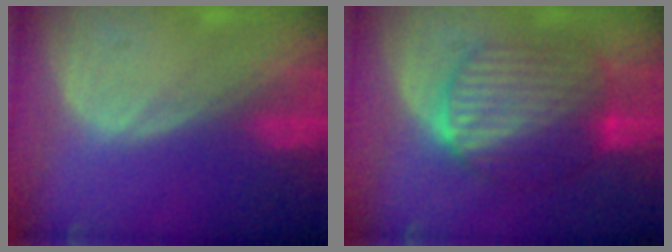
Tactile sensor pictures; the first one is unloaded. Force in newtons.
{"total": 10.2, "press": 10.2, "slide": 0.9}